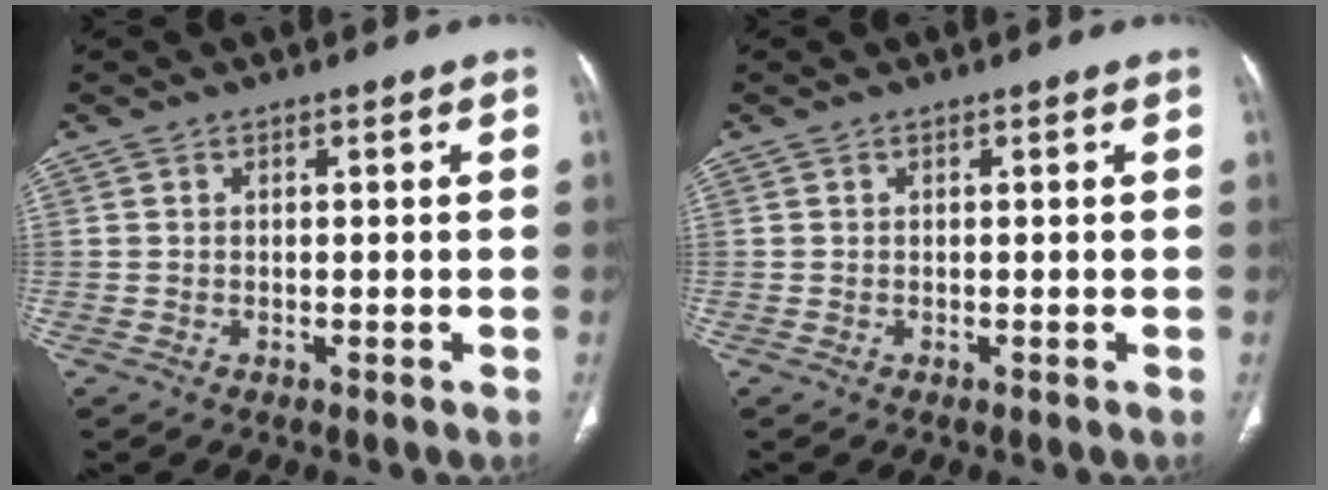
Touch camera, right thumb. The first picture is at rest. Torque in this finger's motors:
{"motor_torque": [0.00, 0.00, -0.02, 0.02, 0.00]}